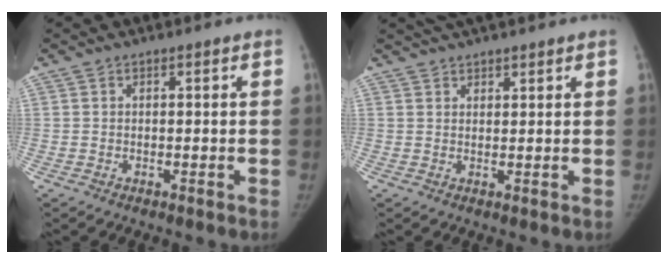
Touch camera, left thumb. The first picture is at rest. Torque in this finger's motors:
{"motor_torque": [0.98, -0.36, 0.88, -0.65, 0.08]}